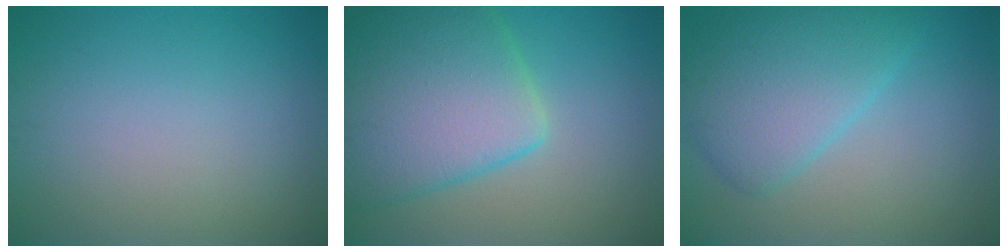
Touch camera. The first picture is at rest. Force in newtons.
{"total": 9.6, "press": 9.6, "slide": 0.6}
{"total": 5.9, "press": 5.9, "slide": 0.0}